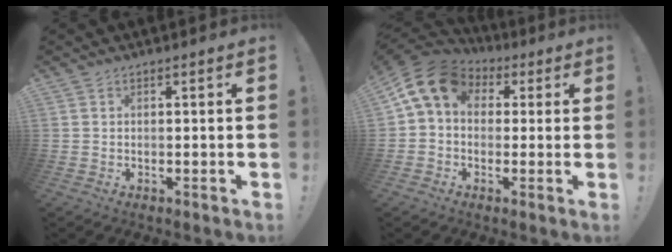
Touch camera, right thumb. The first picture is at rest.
{"total": 11.7, "force": [3.7, 8.5, 7.1], "torque": [-0.127, -0.002, 0.077]}